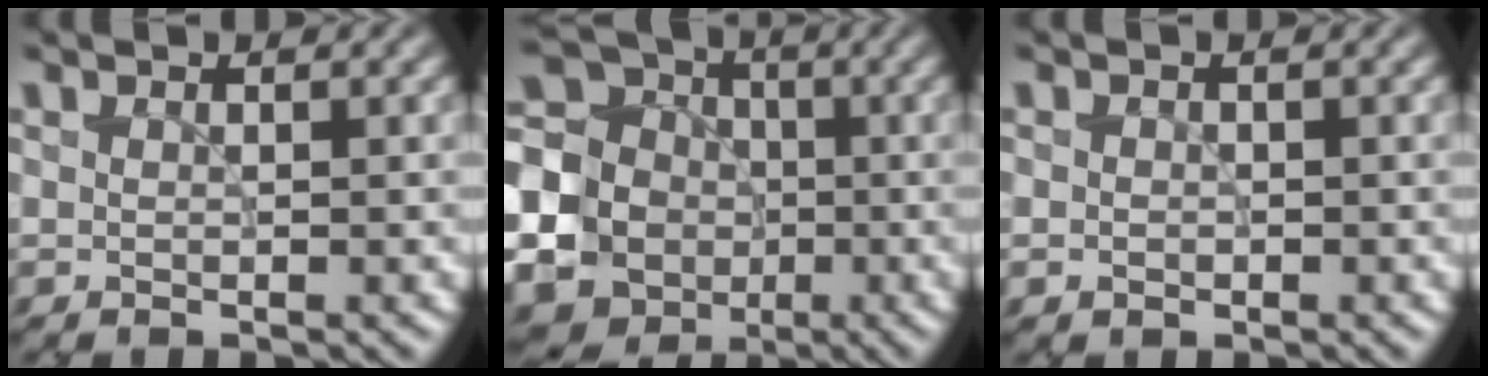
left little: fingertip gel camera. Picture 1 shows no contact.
{"total": 17.6, "force": [-4.2, 16.2, 5.3], "torque": [-0.165, -0.003, -0.104]}
{"total": 0.8, "force": [-0.2, 0.7, 0.4], "torque": [-0.004, -0.003, -0.005]}